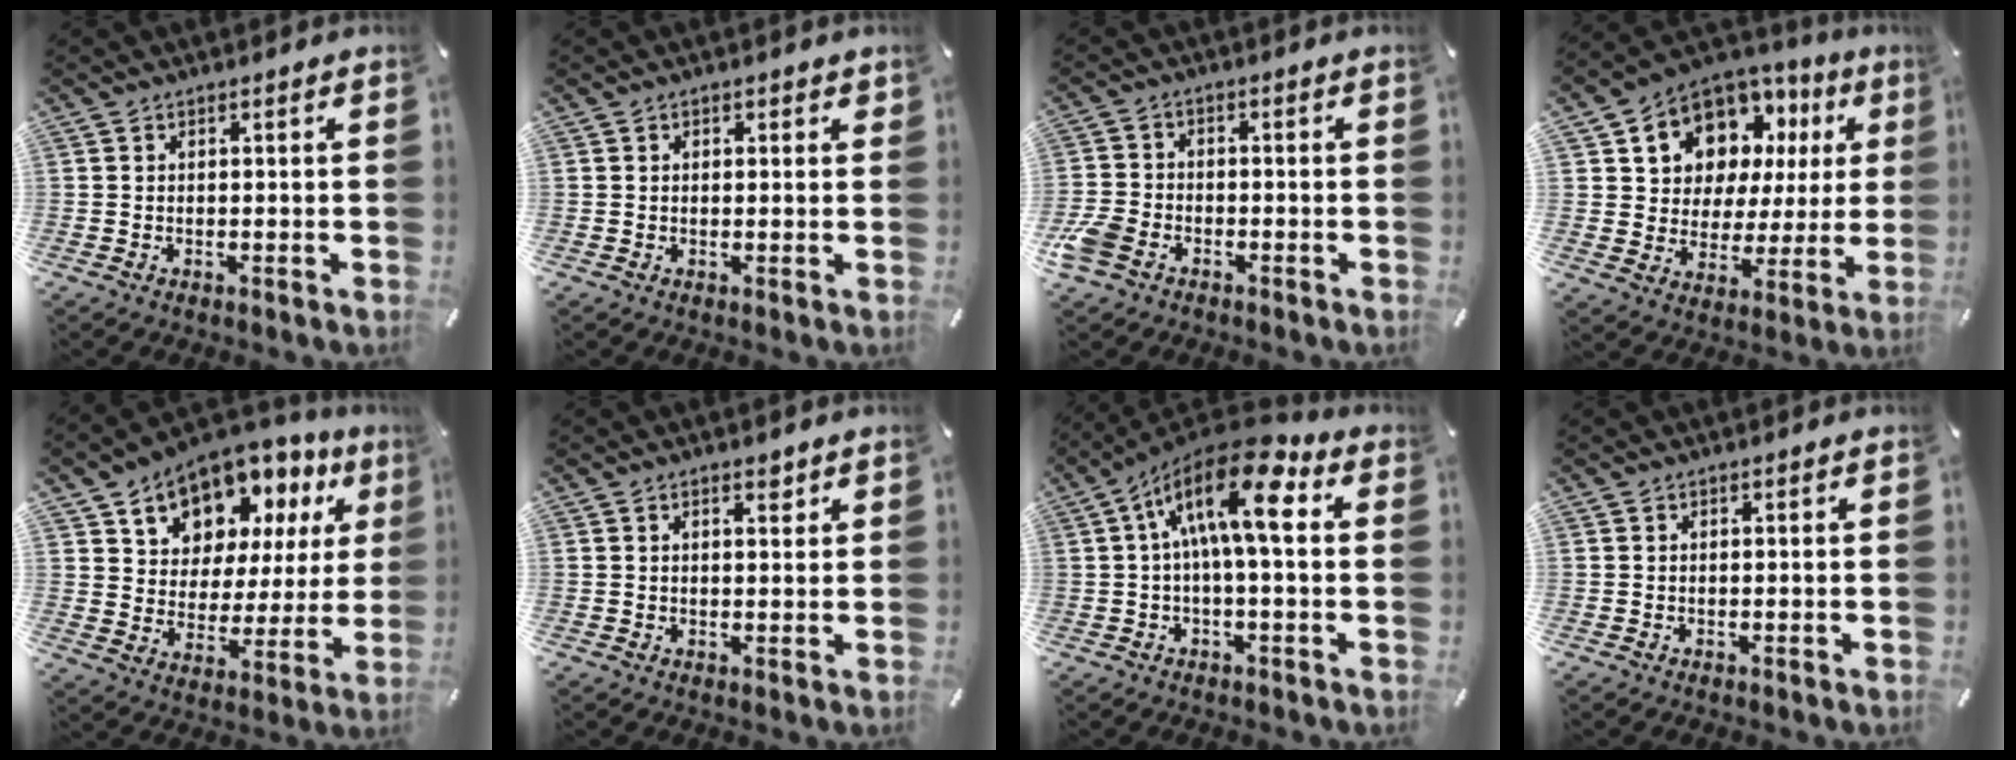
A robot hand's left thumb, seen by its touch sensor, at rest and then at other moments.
{"total": 0.8, "force": [0.4, 0.6, 0.3], "torque": [0.002, 0.001, 0.005]}
{"total": 6.5, "force": [-3.5, 4.6, 3.0], "torque": [-0.076, 0.015, -0.068]}
{"total": 11.0, "force": [6.4, 8.5, 2.5], "torque": [-0.062, -0.057, 0.124]}
{"total": 11.2, "force": [8.3, 7.3, 1.7], "torque": [-0.045, -0.075, 0.151]}
{"total": 1.9, "force": [1.1, 1.0, 1.2], "torque": [-0.018, 0.000, 0.016]}
{"total": 15.7, "force": [3.4, 5.6, 14.2], "torque": [-0.254, -0.015, 0.052]}
{"total": 0.0}